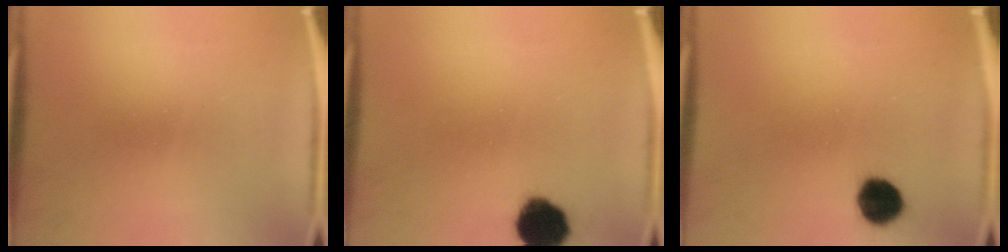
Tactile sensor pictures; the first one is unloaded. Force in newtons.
{"total": 10.2}
{"total": 6.9}